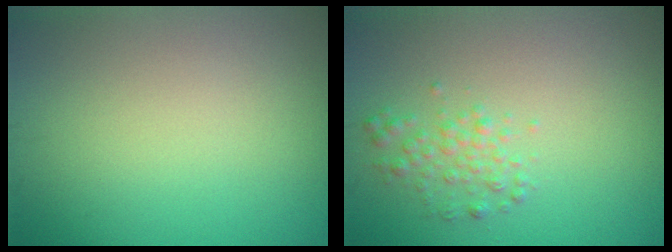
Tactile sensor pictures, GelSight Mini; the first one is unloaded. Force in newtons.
{"total": 1.7, "press": 1.7, "slide": 0.0}